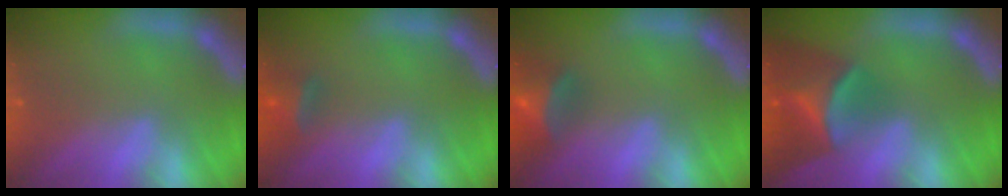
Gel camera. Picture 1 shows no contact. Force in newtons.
{"total": 2.9}
{"total": 5.5}
{"total": 7.9}